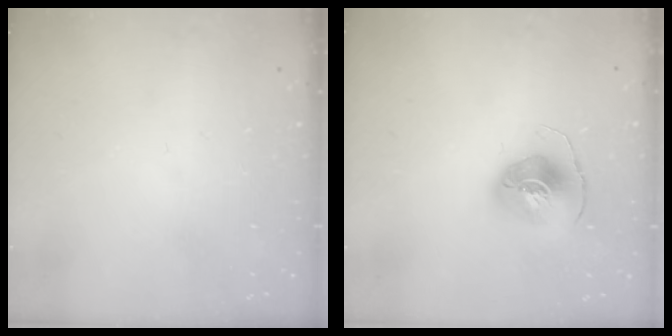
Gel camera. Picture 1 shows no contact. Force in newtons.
{"total": 8.1, "press": 8.1, "slide": 0.1}